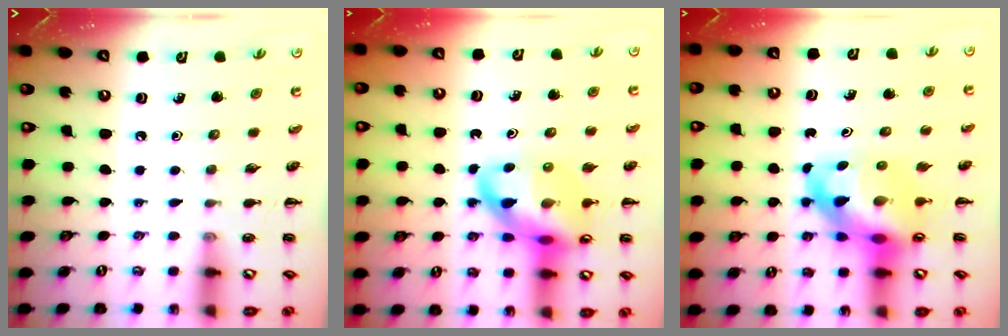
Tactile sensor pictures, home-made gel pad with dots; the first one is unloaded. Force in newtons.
{"total": 16.4, "press": 16.1, "slide": 3.1}
{"total": 11.8, "press": 11.3, "slide": 3.2}